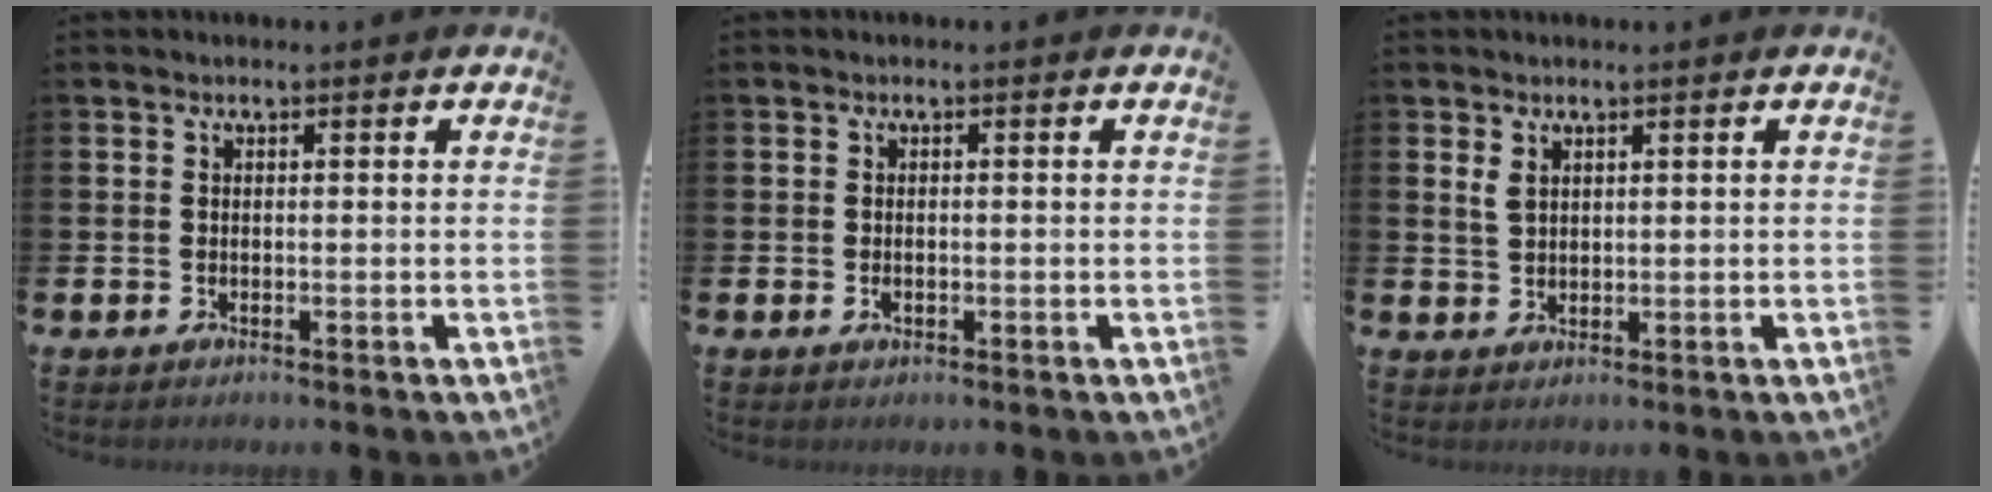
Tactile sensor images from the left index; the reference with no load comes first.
{"total": 0.9, "force": [-0.1, 0.5, 0.7], "torque": [-0.010, 0.002, -0.005]}
{"total": 2.1, "force": [1.5, 1.1, 0.9], "torque": [-0.006, -0.003, 0.025]}